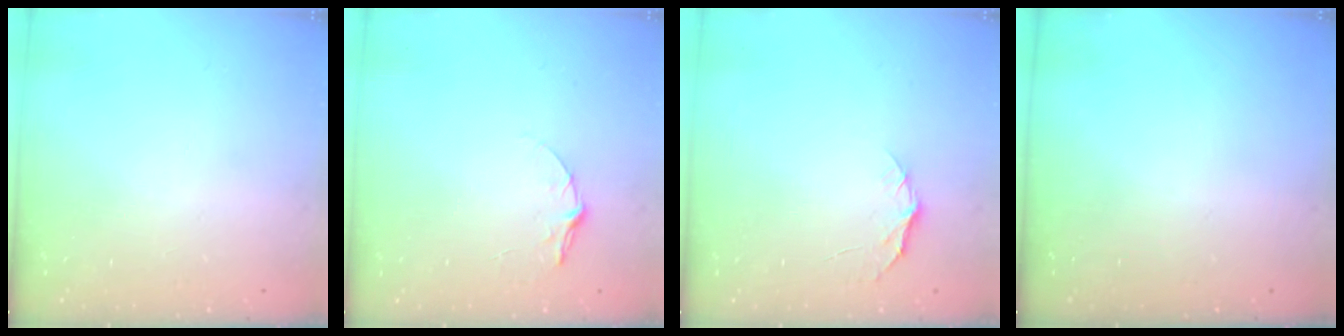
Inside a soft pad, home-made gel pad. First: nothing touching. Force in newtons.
{"total": 4.6, "press": 4.6, "slide": 0.4}
{"total": 5.0, "press": 5.0, "slide": 0.6}
{"total": 0.0}